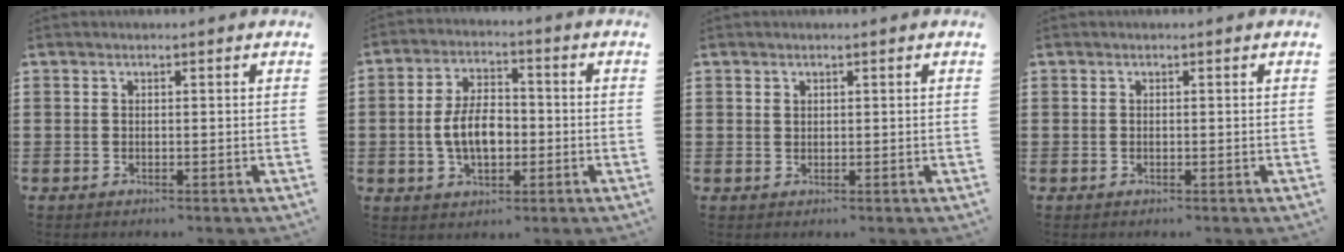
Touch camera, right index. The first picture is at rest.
{"total": 7.2, "force": [-1.0, 4.1, 5.9], "torque": [-0.121, 0.002, -0.026]}
{"total": 0.8, "force": [0.5, 0.6, 0.2], "torque": [-0.006, 0.001, 0.011]}
{"total": 0.0}